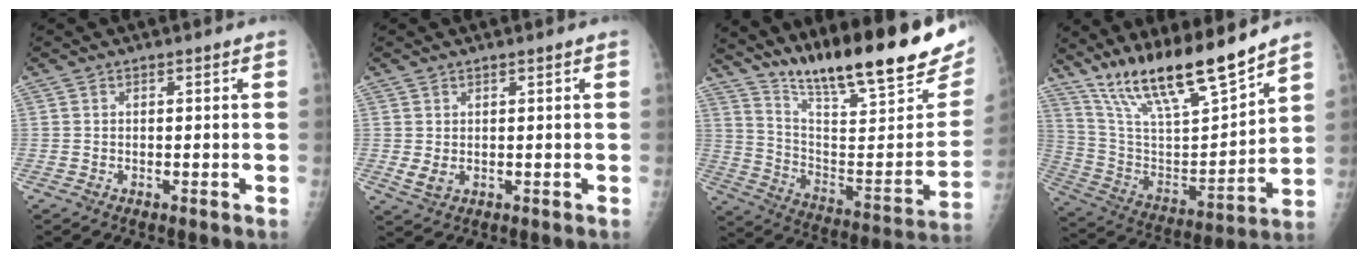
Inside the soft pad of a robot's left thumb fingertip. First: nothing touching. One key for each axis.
{"total": 2.4, "fx": 0.4, "fy": 1.2, "fz": 2.0, "tx": -0.037, "ty": -0.006, "tz": 0.016}
{"total": 27.9, "fx": 20.3, "fy": 5.2, "fz": 18.3, "tx": -0.264, "ty": -0.094, "tz": 0.322}
{"total": 20.2, "fx": 16.1, "fy": 3.1, "fz": 11.9, "tx": -0.187, "ty": -0.076, "tz": 0.299}